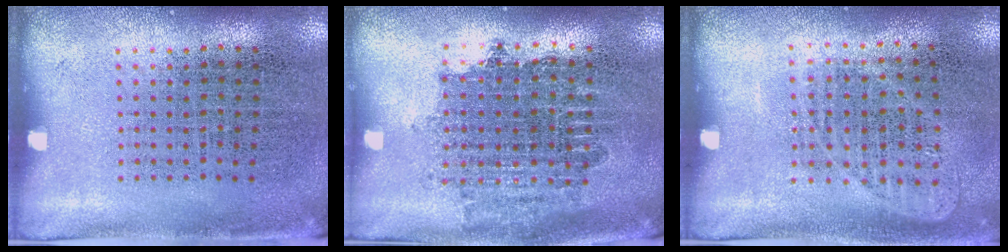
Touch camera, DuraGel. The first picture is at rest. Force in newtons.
{"total": 1.8, "press": 1.4, "slide": 1.1}
{"total": 0.9, "press": 0.8, "slide": 0.4}